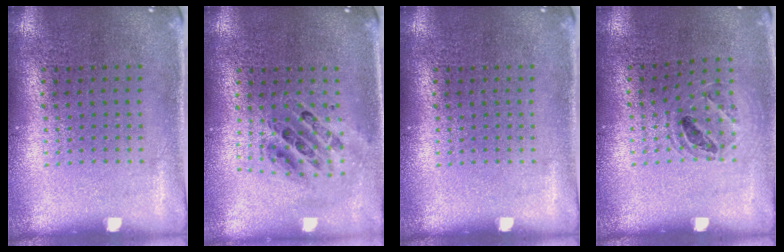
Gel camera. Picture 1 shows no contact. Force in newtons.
{"total": 0.8, "press": 0.8, "slide": 0.1}
{"total": 0.0}
{"total": 1.0, "press": 0.9, "slide": 0.2}